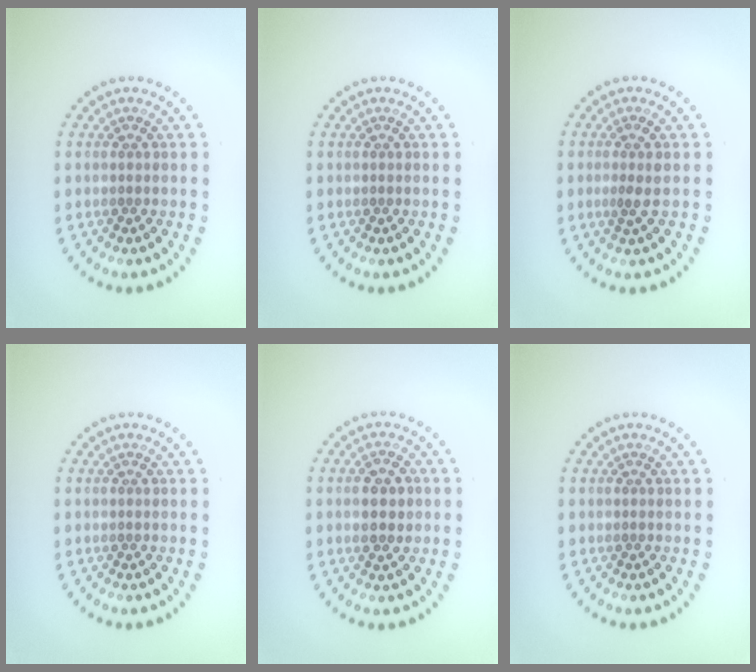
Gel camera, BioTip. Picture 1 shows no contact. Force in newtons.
{"total": 0.0}
{"total": 1.2, "press": 1.0, "slide": 0.7}
{"total": 0.0}
{"total": 2.8, "press": 2.8, "slide": 0.2}
{"total": 0.0}